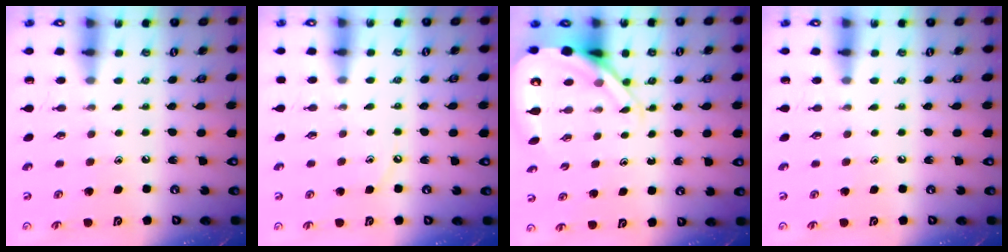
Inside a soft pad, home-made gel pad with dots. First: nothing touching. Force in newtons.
{"total": 2.7, "press": 2.7, "slide": 0.5}
{"total": 9.1, "press": 9.1, "slide": 0.9}
{"total": 0.0}